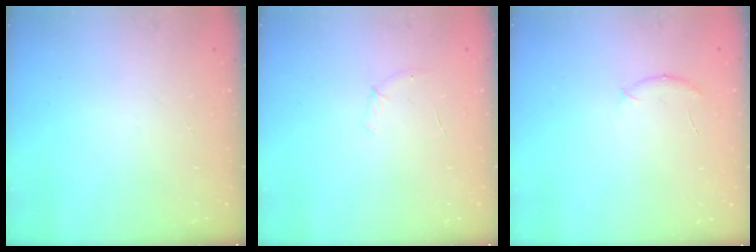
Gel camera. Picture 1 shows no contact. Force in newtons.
{"total": 3.7, "press": 3.5, "slide": 1.1}
{"total": 6.4, "press": 6.3, "slide": 1.5}